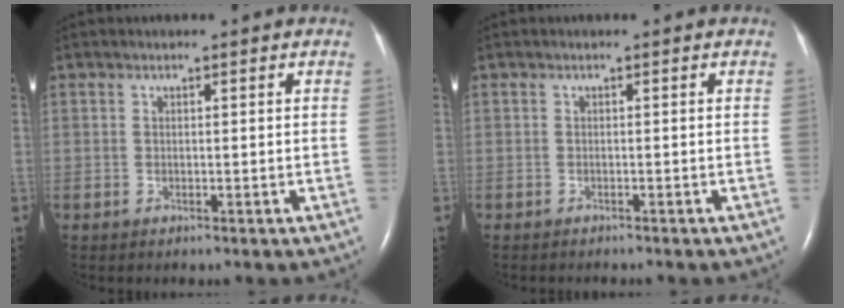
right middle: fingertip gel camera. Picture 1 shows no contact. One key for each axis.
{"total": 2.5, "fx": -2.2, "fy": 0.3, "fz": 1.0, "tx": -0.019, "ty": -0.004, "tz": -0.024}